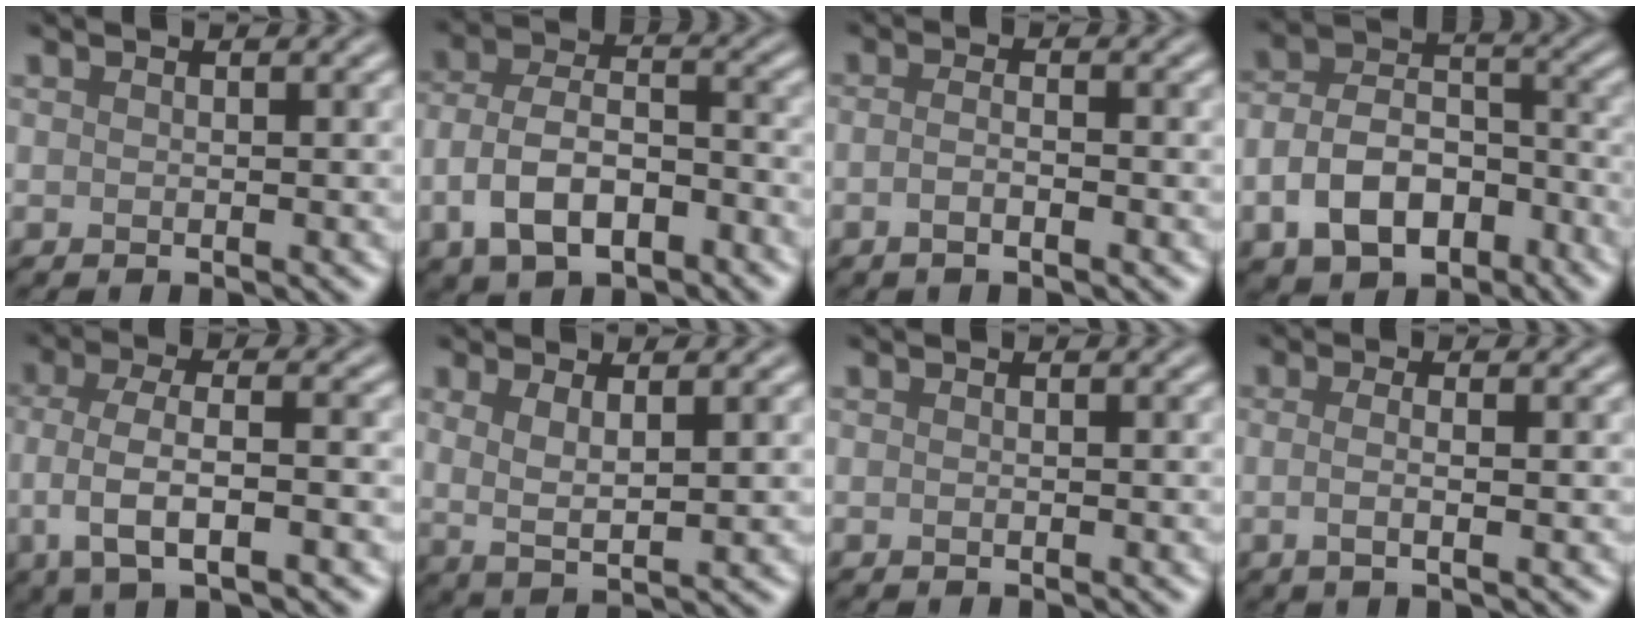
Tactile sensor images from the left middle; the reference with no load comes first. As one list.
[{"total": 7.2, "force": [-3.1, 4.1, 5.1], "torque": [-0.100, 0.003, -0.062]}, {"total": 1.9, "force": [-0.8, 0.6, 1.6], "torque": [-0.025, -0.001, -0.016]}, {"total": 7.9, "force": [-3.7, 5.1, 4.8], "torque": [-0.089, 0.002, -0.072]}, {"total": 5.6, "force": [-1.6, 2.0, 5.0], "torque": [-0.101, -0.004, -0.030]}, {"total": 3.1, "force": [0.9, 0.9, 2.9], "torque": [-0.059, -0.009, 0.022]}, {"total": 0.0}, {"total": 2.5, "force": [-0.2, 0.9, 2.3], "torque": [-0.037, -0.004, -0.013]}]